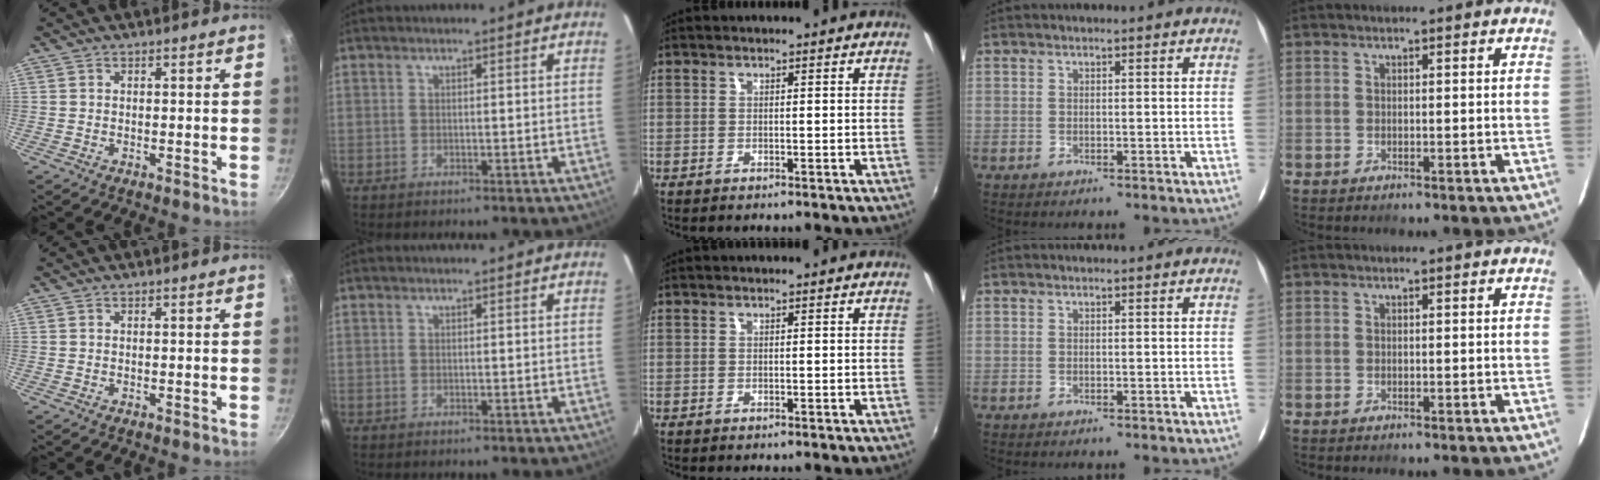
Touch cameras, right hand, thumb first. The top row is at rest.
{}